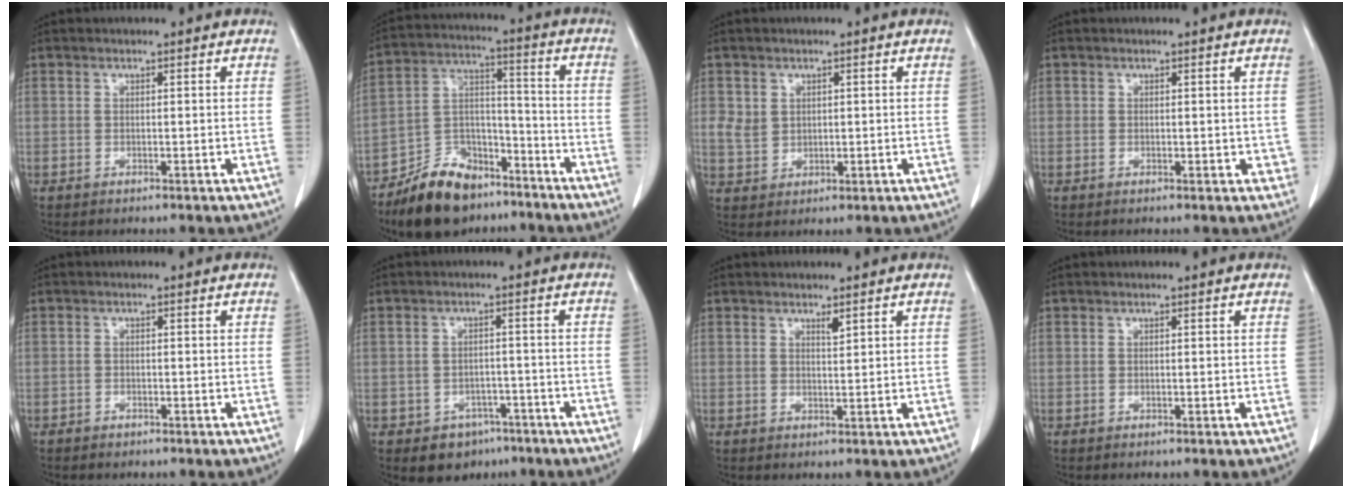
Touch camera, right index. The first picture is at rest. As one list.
[{"total": 13.6, "force": [-10.4, 6.7, 5.6], "torque": [-0.104, 0.020, -0.182]}, {"total": 3.6, "force": [1.1, 3.1, 1.4], "torque": [-0.025, 0.003, 0.029]}, {"total": 1.9, "force": [0.1, 1.5, 1.2], "torque": [-0.004, 0.001, 0.001]}, {"total": 1.0, "force": [-0.8, 0.5, 0.2], "torque": [-0.006, 0.002, -0.013]}, {"total": 5.4, "force": [-3.4, 4.1, 1.2], "torque": [-0.009, 0.011, -0.040]}, {"total": 1.1, "force": [0.8, 0.1, 0.7], "torque": [-0.016, -0.006, 0.015]}, {"total": 0.0}]